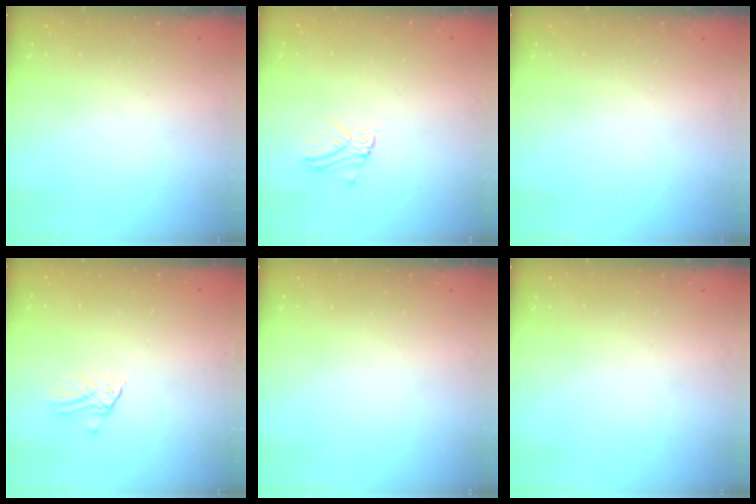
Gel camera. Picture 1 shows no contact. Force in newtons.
{"total": 2.1, "press": 2.1, "slide": 0.2}
{"total": 0.0}
{"total": 1.6, "press": 1.6, "slide": 0.1}
{"total": 0.0}
{"total": 0.0}